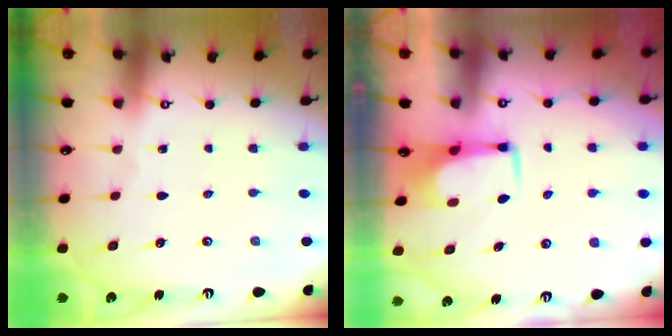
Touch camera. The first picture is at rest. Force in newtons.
{"total": 1.7, "press": 1.5, "slide": 0.7}